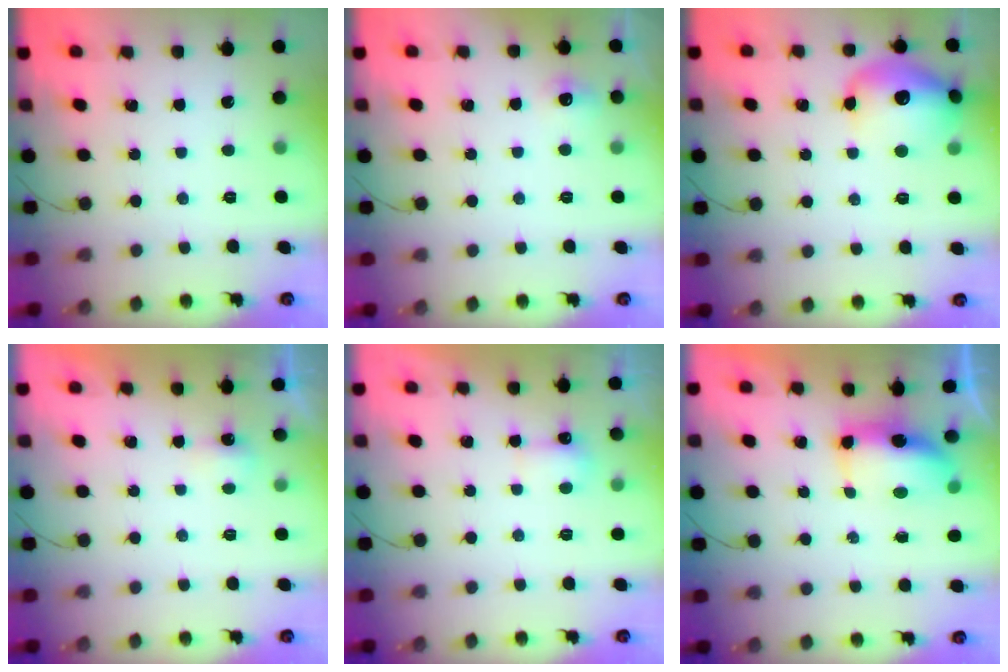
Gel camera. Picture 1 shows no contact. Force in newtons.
{"total": 5.7, "press": 5.5, "slide": 1.5}
{"total": 15.7, "press": 15.6, "slide": 1.1}
{"total": 2.3, "press": 2.2, "slide": 0.6}
{"total": 4.0, "press": 3.9, "slide": 0.8}
{"total": 7.7, "press": 7.4, "slide": 2.0}